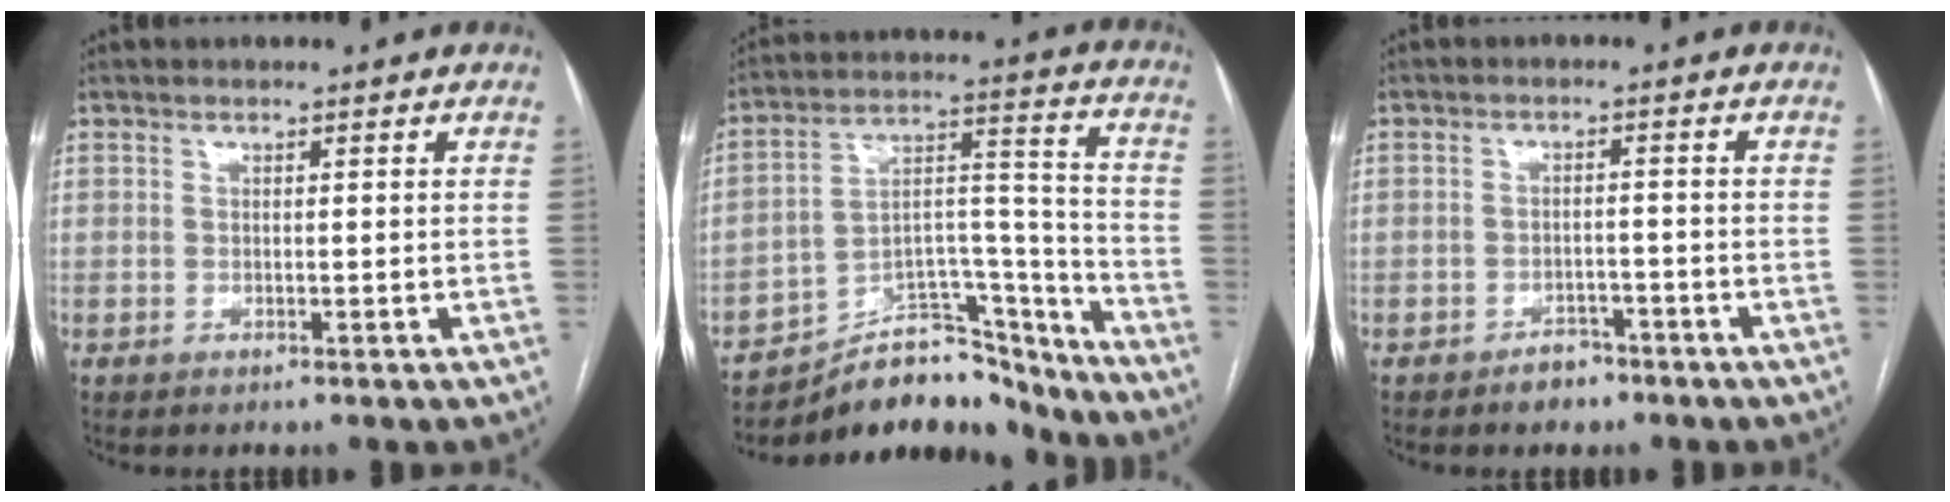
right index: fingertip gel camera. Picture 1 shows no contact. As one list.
[{"total": 17.2, "force": [-15.6, 5.7, 4.4], "torque": [-0.062, 0.060, -0.245]}, {"total": 3.0, "force": [-2.2, 1.8, 0.9], "torque": [-0.013, 0.007, -0.027]}]